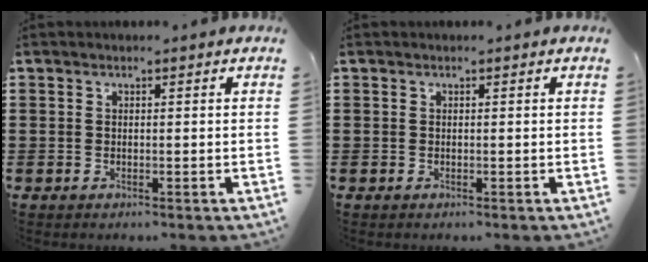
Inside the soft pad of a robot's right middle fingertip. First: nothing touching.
{"total": 0.0}